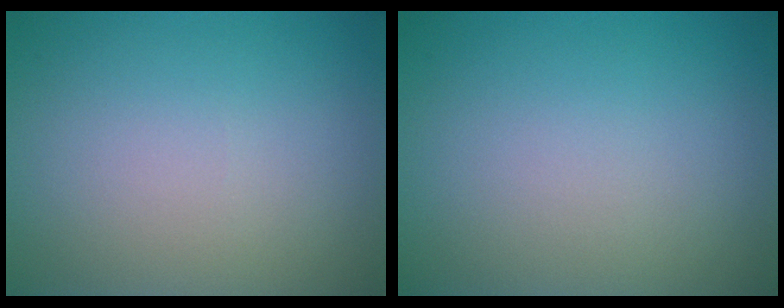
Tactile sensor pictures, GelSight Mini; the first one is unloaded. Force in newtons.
{"total": 0.0}